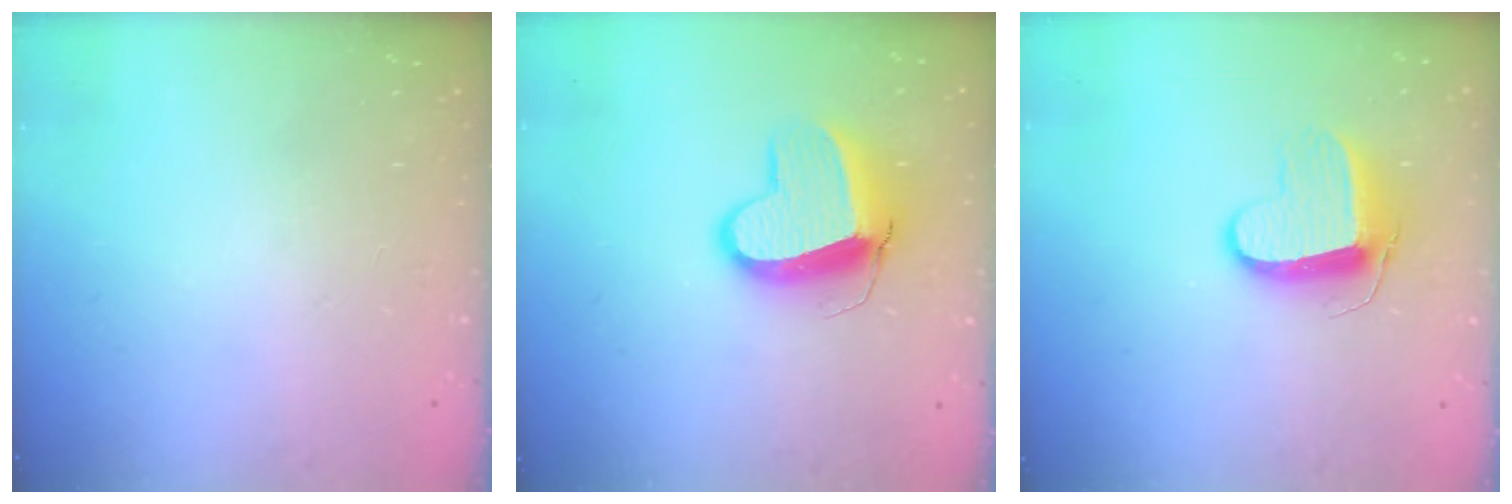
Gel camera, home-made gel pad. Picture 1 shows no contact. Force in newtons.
{"total": 12.0, "press": 11.9, "slide": 1.2}
{"total": 9.4, "press": 9.4, "slide": 0.2}